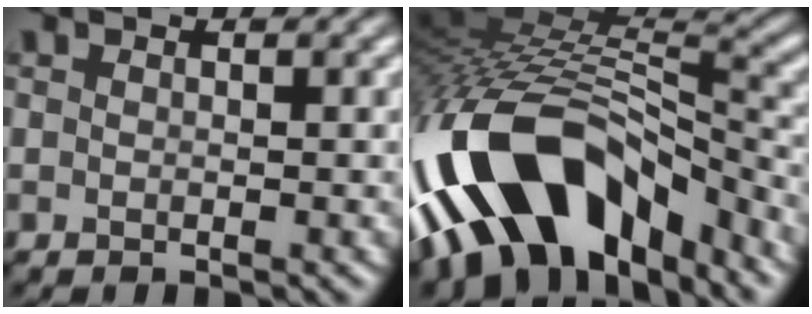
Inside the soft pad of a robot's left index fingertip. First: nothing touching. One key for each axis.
{"total": 15.0, "fx": -7.8, "fy": 7.5, "fz": 10.3, "tx": -0.189, "ty": 0.024, "tz": -0.134}